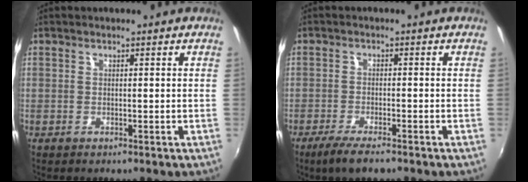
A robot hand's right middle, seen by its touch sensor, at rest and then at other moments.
{"total": 5.3, "force": [-4.0, 0.8, 3.4], "torque": [-0.085, -0.013, -0.073]}